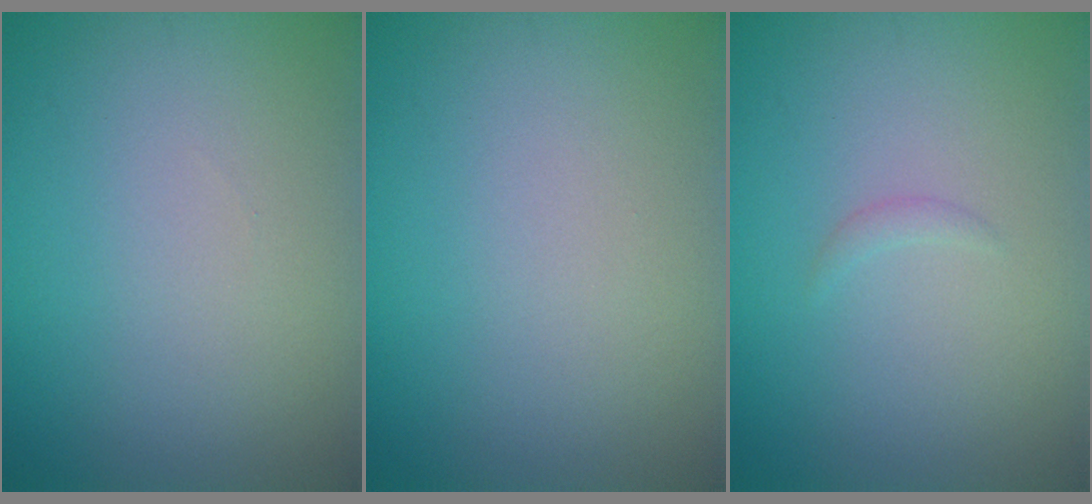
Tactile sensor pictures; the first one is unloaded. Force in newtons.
{"total": 0.0}
{"total": 0.5, "press": 0.5, "slide": 0.1}